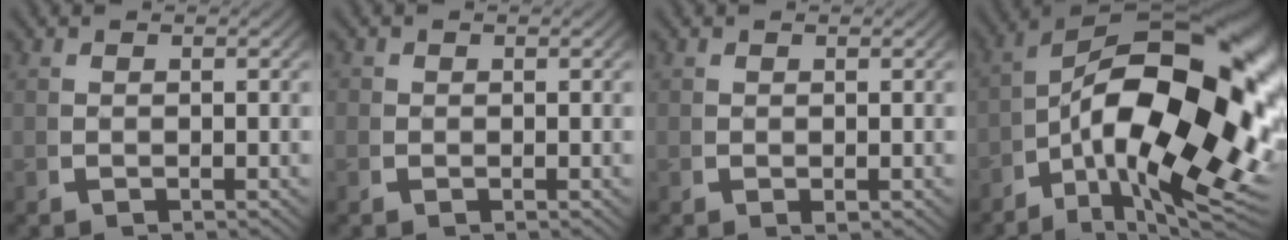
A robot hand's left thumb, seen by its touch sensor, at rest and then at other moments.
{"total": 0.8, "force": [0.0, 0.8, 0.1], "torque": [-0.004, -0.007, -0.001]}
{"total": 0.6, "force": [0.3, 0.4, 0.3], "torque": [-0.007, -0.006, 0.008]}
{"total": 25.7, "force": [-1.9, 14.7, 21.0], "torque": [-0.315, -0.067, -0.008]}